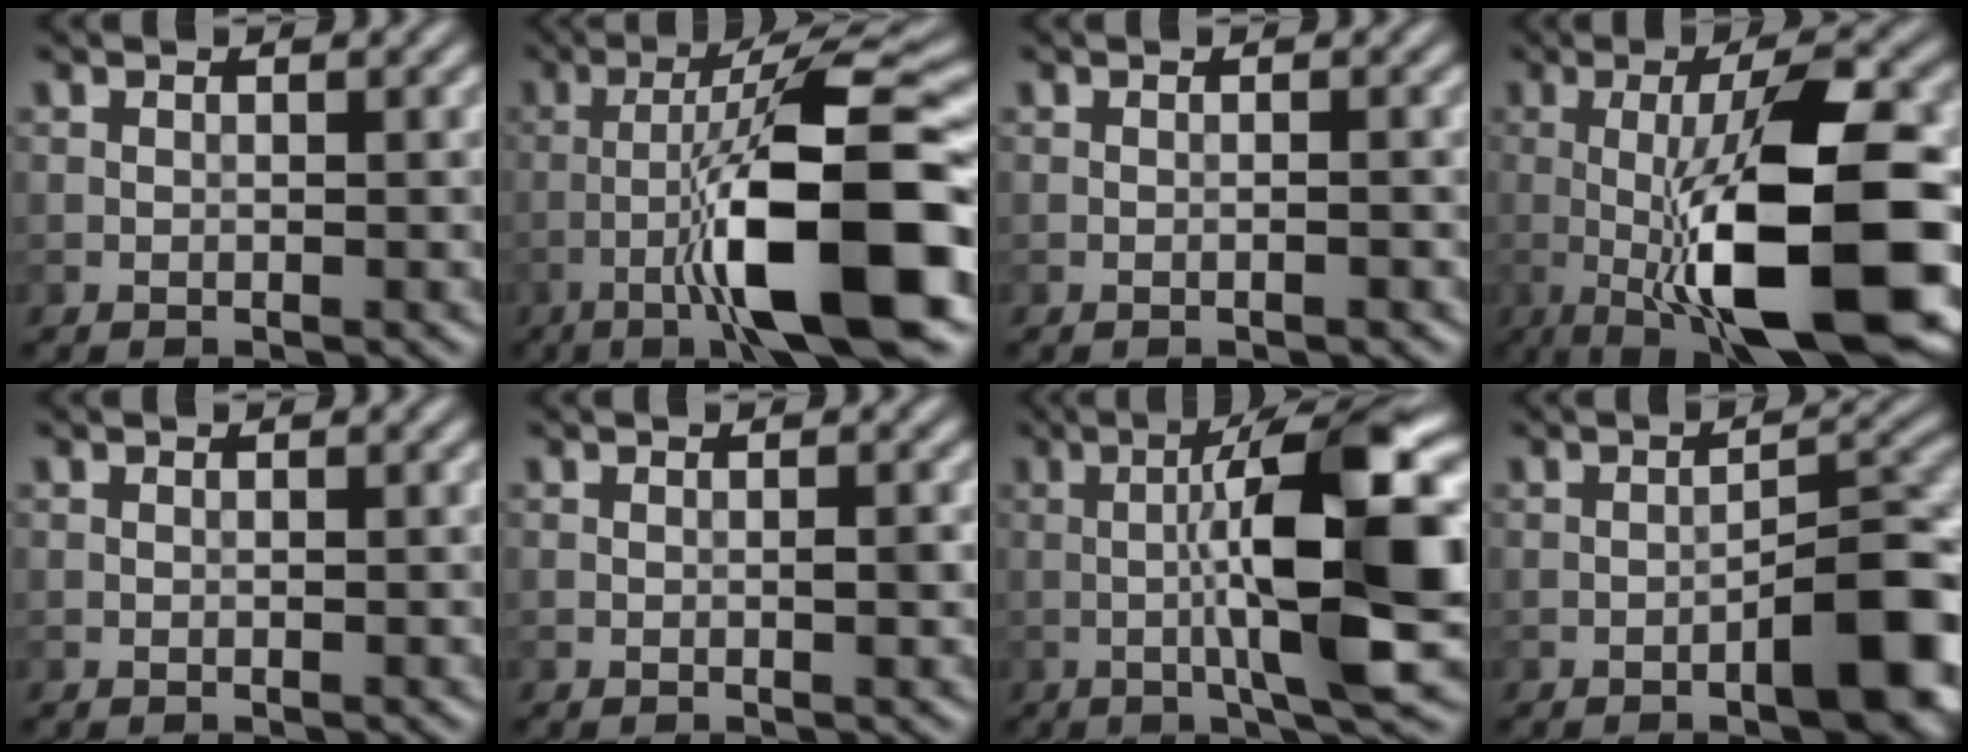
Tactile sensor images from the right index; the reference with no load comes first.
{"total": 12.5, "force": [-4.1, 2.2, 11.6], "torque": [-0.190, 0.017, -0.060]}
{"total": 0.8, "force": [-0.2, 0.1, 0.8], "torque": [-0.008, 0.003, -0.007]}
{"total": 12.2, "force": [-1.9, 3.0, 11.6], "torque": [-0.179, -0.004, -0.034]}
{"total": 0.0}
{"total": 0.7, "force": [0.0, 0.0, 0.7], "torque": [-0.011, 0.000, 0.000]}
{"total": 12.0, "force": [-0.3, 2.1, 11.9], "torque": [-0.180, 0.013, -0.006]}
{"total": 6.3, "force": [-2.6, 1.8, 5.5], "torque": [-0.074, 0.016, -0.040]}